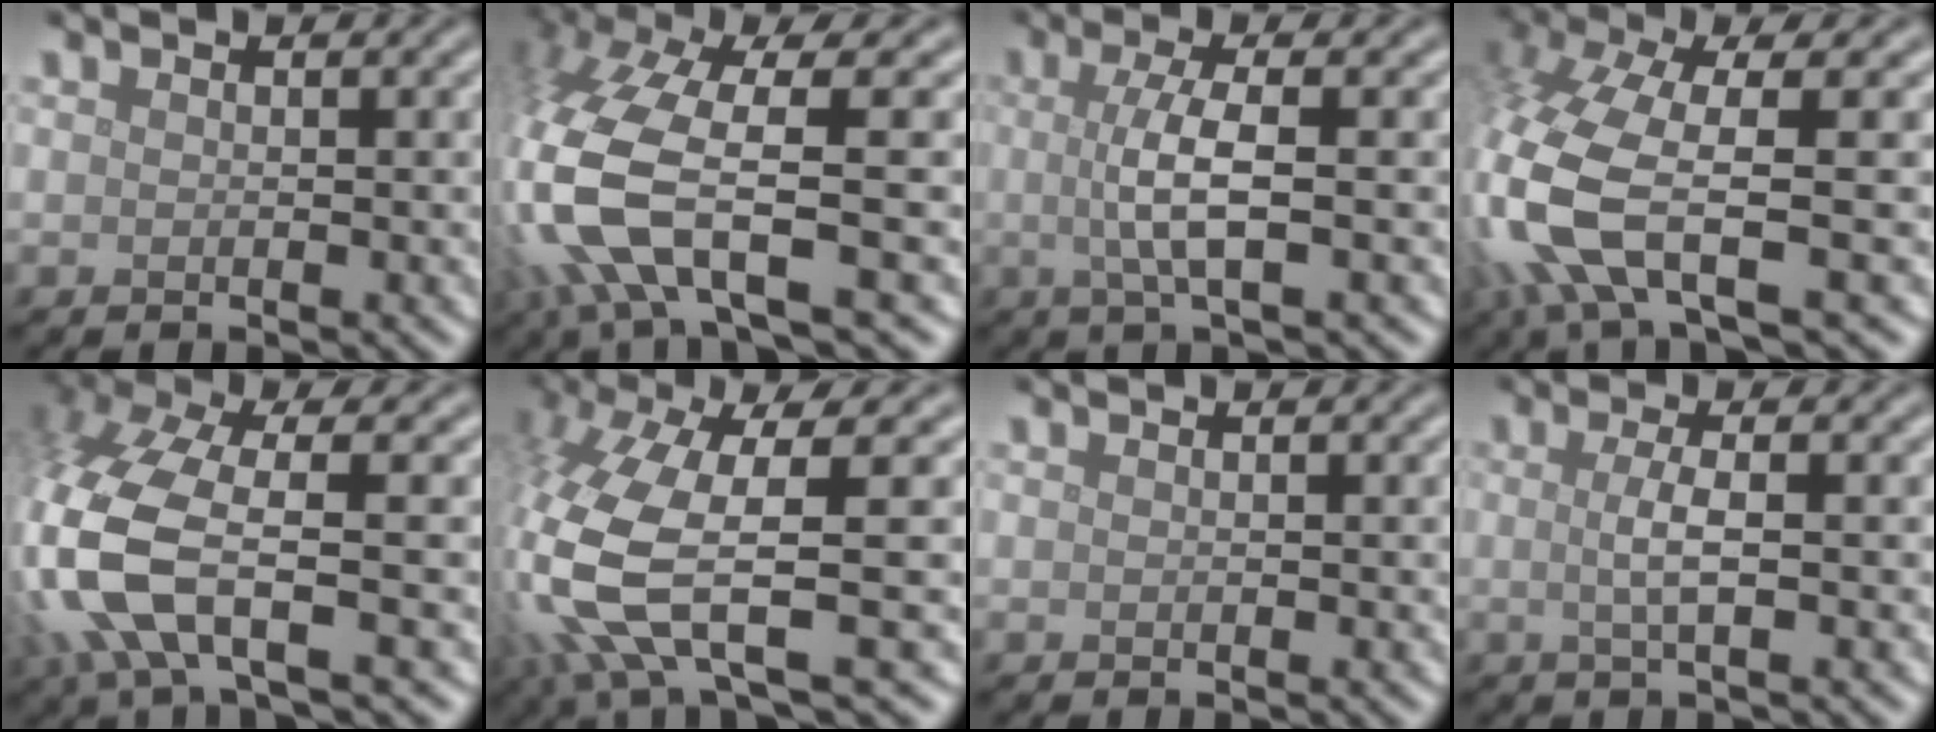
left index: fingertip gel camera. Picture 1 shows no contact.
{"total": 11.5, "force": [-2.5, 4.3, 10.3], "torque": [-0.245, -0.021, -0.044]}
{"total": 4.0, "force": [0.0, 1.0, 3.9], "torque": [-0.071, 0.001, -0.002]}
{"total": 8.8, "force": [-1.6, 3.2, 8.0], "torque": [-0.199, -0.010, -0.035]}
{"total": 9.0, "force": [-1.5, 3.7, 8.1], "torque": [-0.207, -0.003, -0.038]}
{"total": 12.2, "force": [-1.4, 4.4, 11.2], "torque": [-0.272, -0.031, -0.015]}
{"total": 0.0}
{"total": 2.3, "force": [0.0, 0.6, 2.2], "torque": [-0.042, 0.002, -0.004]}